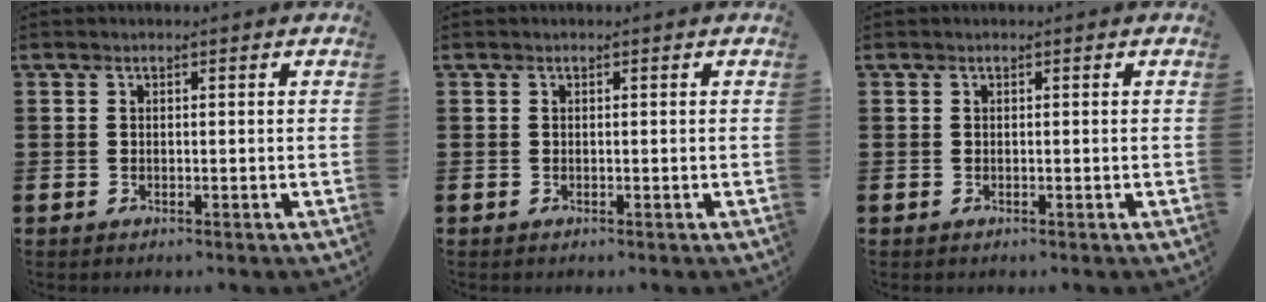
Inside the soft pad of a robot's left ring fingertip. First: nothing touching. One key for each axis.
{"total": 0.0}
{"total": 0.0}